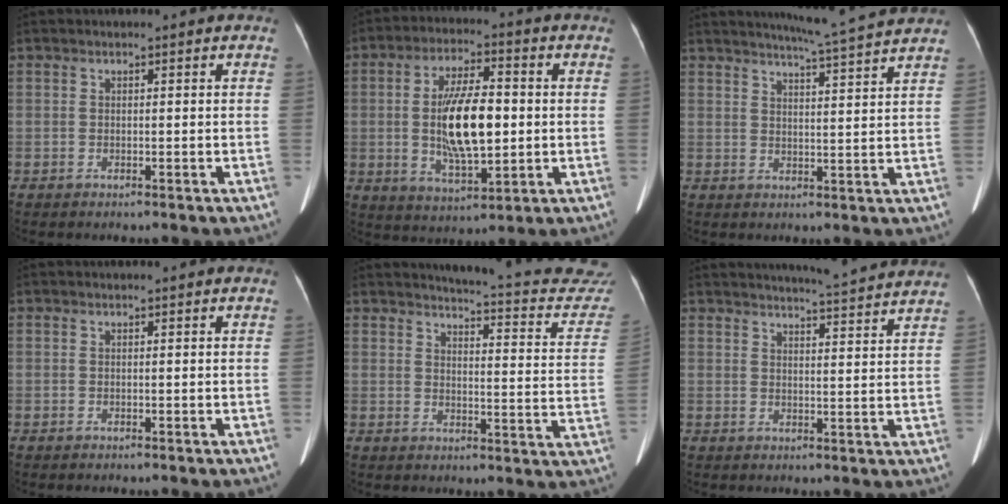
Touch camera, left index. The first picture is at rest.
{"total": 12.4, "force": [-0.3, 3.9, 11.8], "torque": [-0.226, 0.001, -0.002]}
{"total": 10.2, "force": [9.4, -1.5, 3.5], "torque": [-0.065, -0.003, 0.121]}
{"total": 0.0}
{"total": 18.1, "force": [17.3, 2.2, 4.8], "torque": [-0.042, -0.089, 0.171]}
{"total": 12.0, "force": [11.4, -0.9, 3.4], "torque": [-0.058, -0.016, 0.133]}